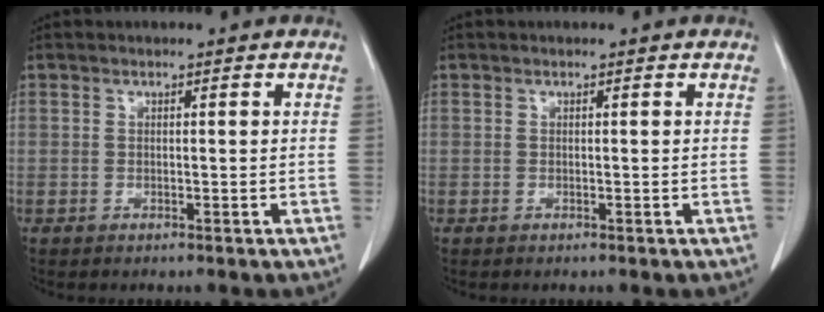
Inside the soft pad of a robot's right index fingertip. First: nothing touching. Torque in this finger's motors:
{"motor_torque": [0.00, 0.00, 0.01, 0.00]}